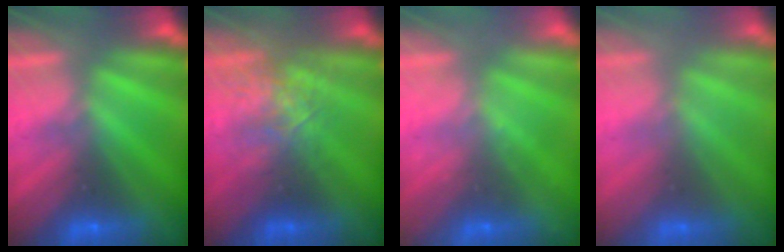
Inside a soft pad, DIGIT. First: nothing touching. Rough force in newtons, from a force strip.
{"total": 2.6}
{"total": 2.4}
{"total": 2.7}